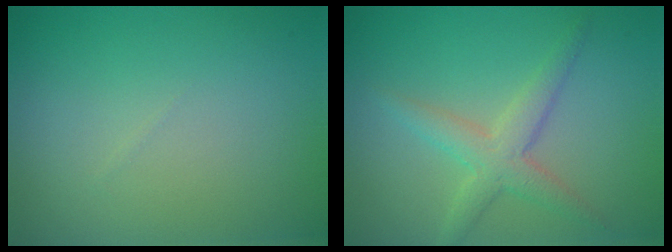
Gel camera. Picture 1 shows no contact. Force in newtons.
{"total": 3.1, "press": 3.1, "slide": 0.2}